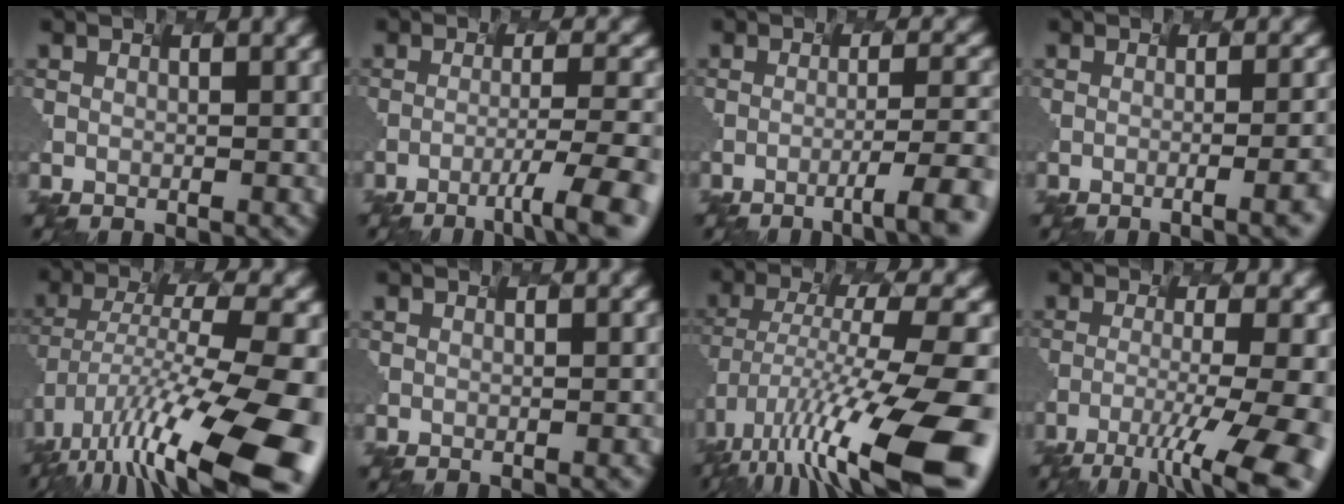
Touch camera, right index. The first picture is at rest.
{"total": 6.3, "force": [-3.8, 0.1, 5.0], "torque": [-0.093, 0.002, -0.039]}
{"total": 5.4, "force": [-3.2, 0.4, 4.3], "torque": [-0.076, 0.001, -0.024]}
{"total": 6.1, "force": [-1.9, 2.0, 5.4], "torque": [-0.037, 0.011, 0.002]}
{"total": 13.7, "force": [-8.1, 3.3, 10.6], "torque": [-0.228, -0.007, -0.110]}
{"total": 1.3, "force": [-0.2, 0.6, 1.1], "torque": [0.000, 0.014, 0.001]}
{"total": 13.8, "force": [-8.0, 2.4, 11.0], "torque": [-0.233, -0.006, -0.108]}
{"total": 9.5, "force": [-6.1, 1.2, 7.2], "torque": [-0.136, -0.011, -0.065]}